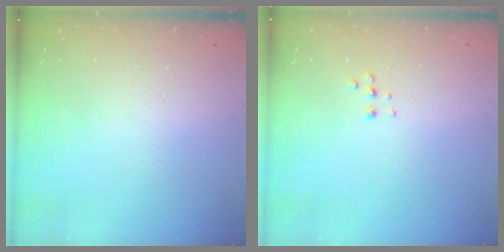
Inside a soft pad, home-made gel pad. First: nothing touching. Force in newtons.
{"total": 5.1, "press": 5.0, "slide": 0.7}